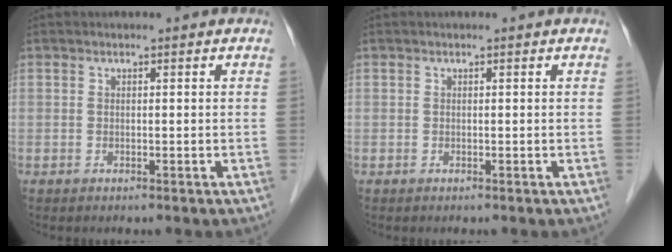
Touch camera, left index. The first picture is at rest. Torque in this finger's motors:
{"motor_torque": [-0.02, -0.02, 0.00, 0.00]}